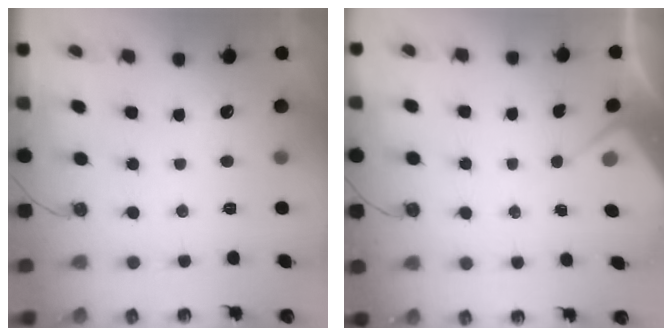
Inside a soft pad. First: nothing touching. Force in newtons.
{"total": 3.2, "press": 3.2, "slide": 0.5}